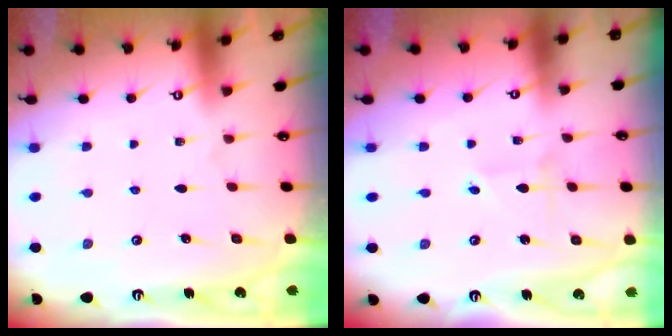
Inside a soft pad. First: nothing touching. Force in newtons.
{"total": 1.5, "press": 1.5, "slide": 0.1}